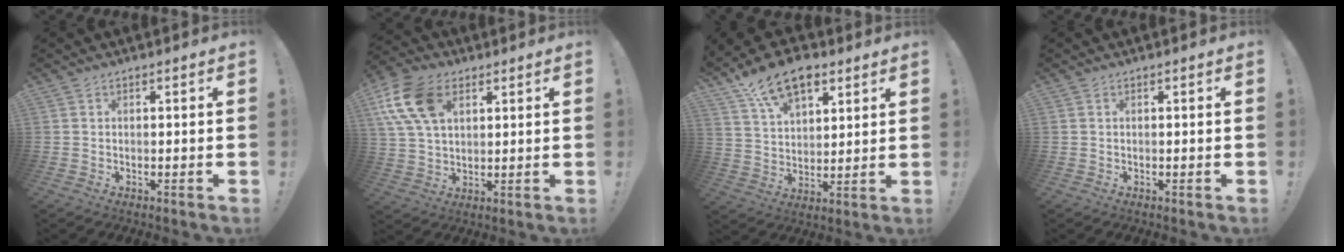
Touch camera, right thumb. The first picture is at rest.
{"total": 15.1, "force": [6.1, 9.7, 9.9], "torque": [-0.197, -0.009, 0.121]}
{"total": 13.6, "force": [8.9, 7.4, 7.0], "torque": [-0.121, -0.050, 0.166]}
{"total": 0.0}